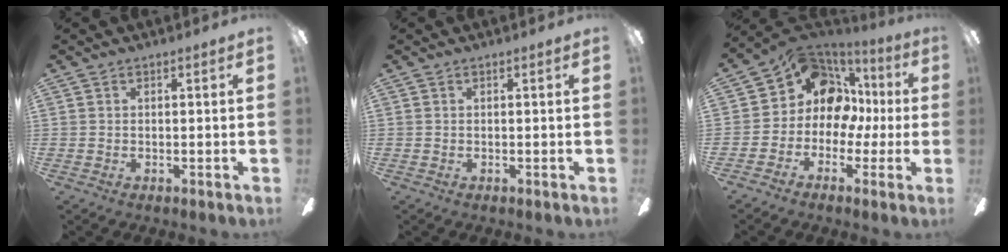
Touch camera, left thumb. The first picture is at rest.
{"total": 0.0}
{"total": 13.5, "force": [4.5, 10.3, 7.5], "torque": [-0.151, -0.019, 0.088]}